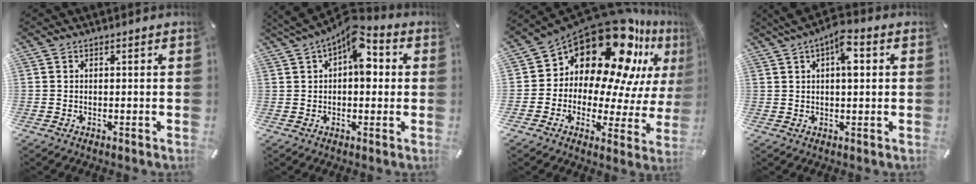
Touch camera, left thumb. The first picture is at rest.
{"total": 11.3, "force": [4.4, 6.1, 8.4], "torque": [-0.114, -0.019, 0.074]}
{"total": 22.4, "force": [15.0, 11.6, 11.9], "torque": [-0.208, -0.138, 0.256]}
{"total": 7.4, "force": [2.5, 3.3, 6.2], "torque": [-0.093, 0.000, 0.036]}